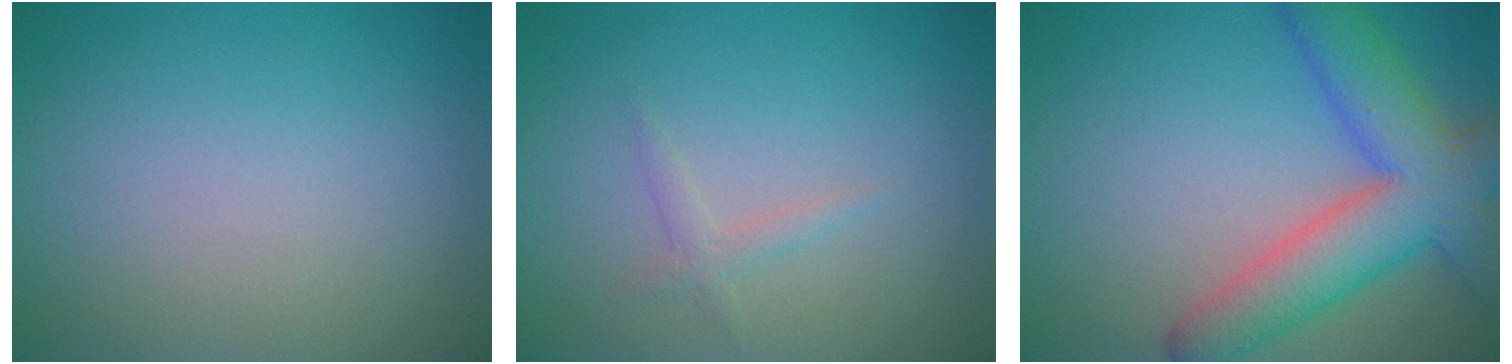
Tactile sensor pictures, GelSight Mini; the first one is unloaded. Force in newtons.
{"total": 1.2, "press": 1.2, "slide": 0.1}
{"total": 8.6, "press": 8.6, "slide": 0.4}